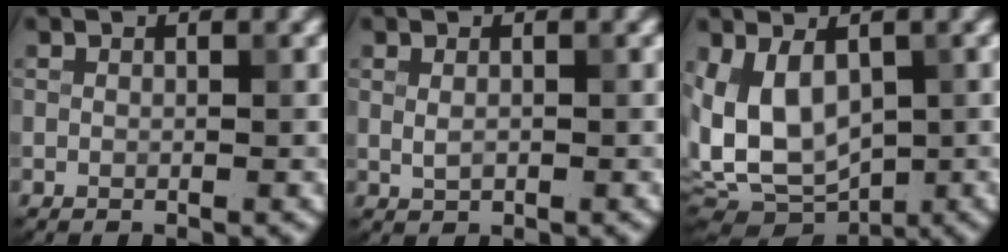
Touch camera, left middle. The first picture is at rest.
{"total": 0.9, "force": [0.2, 0.5, 0.7], "torque": [-0.019, -0.003, 0.005]}
{"total": 9.0, "force": [-0.6, 5.3, 7.2], "torque": [-0.146, -0.007, -0.008]}